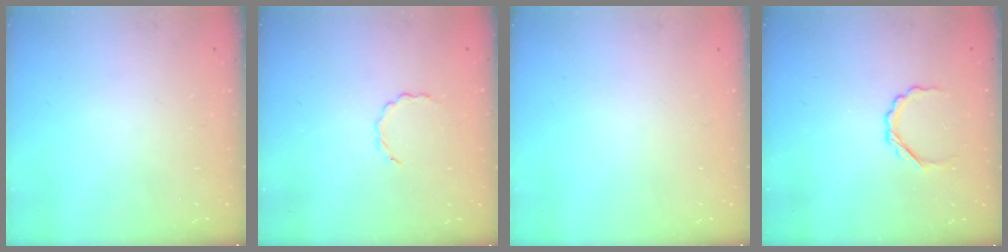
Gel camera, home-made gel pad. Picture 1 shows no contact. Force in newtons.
{"total": 2.7, "press": 2.5, "slide": 1.0}
{"total": 0.0}
{"total": 3.7, "press": 3.6, "slide": 0.7}